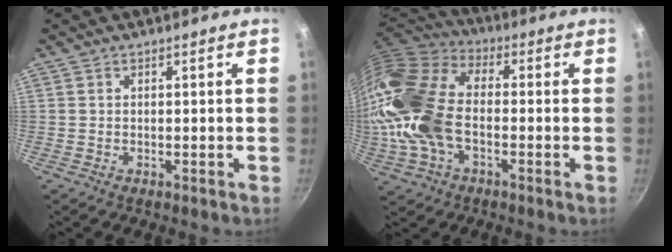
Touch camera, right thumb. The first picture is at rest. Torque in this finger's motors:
{"motor_torque": [1.54, 2.68, 2.49, -0.28, 0.72]}